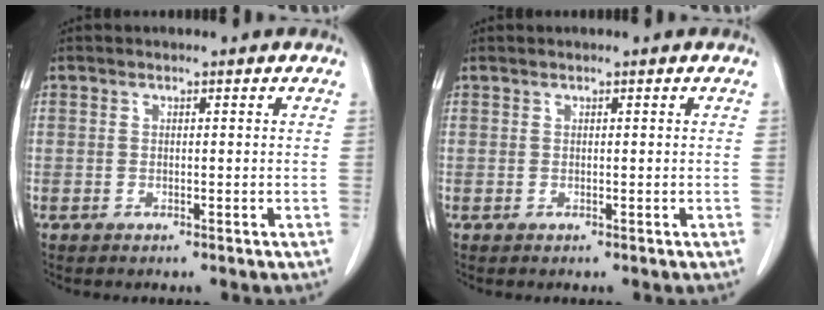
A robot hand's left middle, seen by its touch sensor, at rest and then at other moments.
{"total": 0.0}